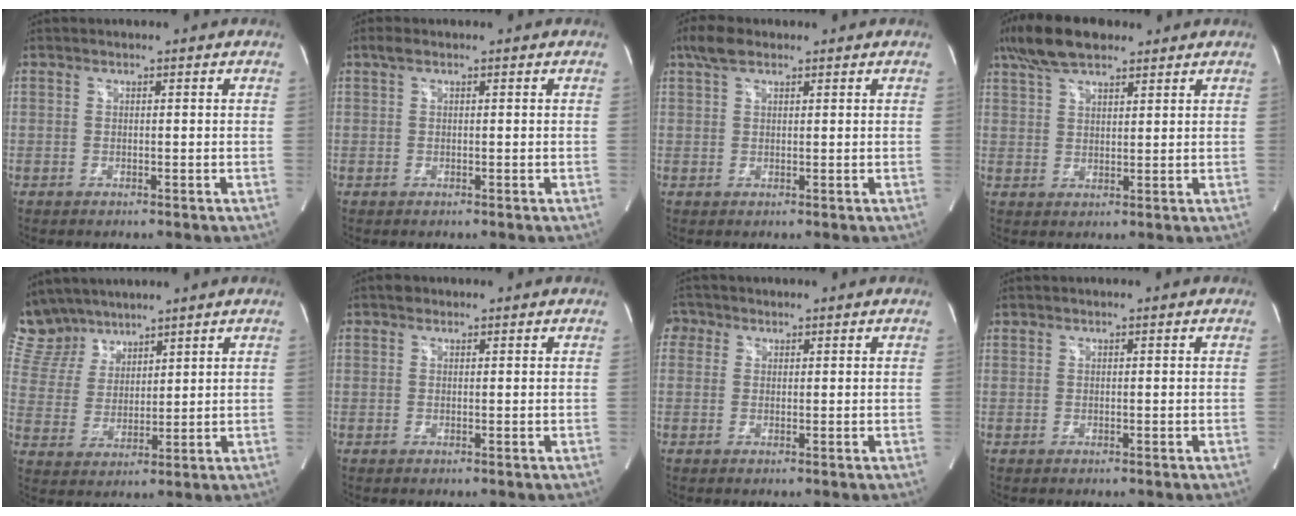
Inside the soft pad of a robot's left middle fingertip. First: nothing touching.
{"total": 1.1, "force": [0.6, 0.5, 0.8], "torque": [-0.016, 0.014, 0.011]}
{"total": 3.5, "force": [2.4, 1.5, 2.0], "torque": [-0.048, 0.017, 0.048]}
{"total": 8.9, "force": [6.7, 3.1, 5.0], "torque": [-0.102, 0.023, 0.123]}
{"total": 9.1, "force": [8.0, 4.0, 1.1], "torque": [-0.033, 0.016, 0.171]}
{"total": 1.0, "force": [0.8, 0.6, 0.2], "torque": [-0.005, 0.006, 0.011]}
{"total": 2.5, "force": [1.2, 2.1, 0.4], "torque": [0.000, 0.011, 0.018]}
{"total": 0.0}